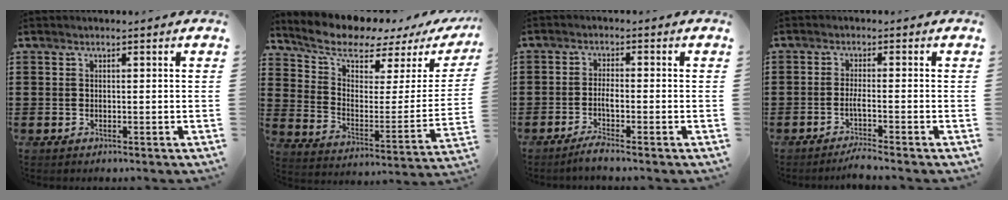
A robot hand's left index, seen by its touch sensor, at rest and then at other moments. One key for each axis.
{"total": 7.2, "fx": 6.1, "fy": 2.3, "fz": 3.0, "tx": -0.086, "ty": -0.044, "tz": 0.104}
{"total": 2.8, "fx": -1.5, "fy": 0.2, "fz": 2.3, "tx": -0.050, "ty": -0.002, "tz": -0.031}
{"total": 2.8, "fx": -1.8, "fy": -0.3, "fz": 2.1, "tx": -0.037, "ty": -0.001, "tz": -0.034}